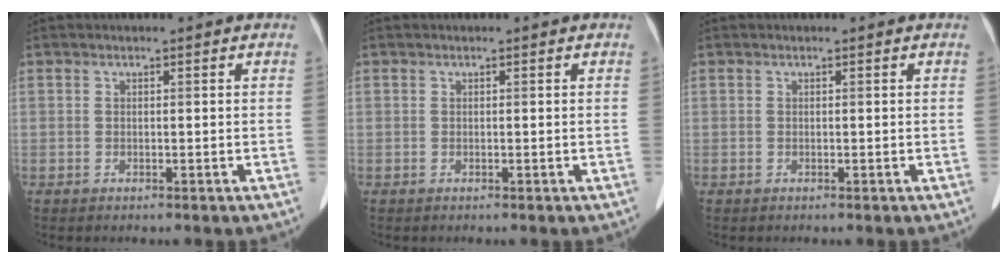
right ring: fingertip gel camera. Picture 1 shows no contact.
{"total": 0.0}
{"total": 0.0}